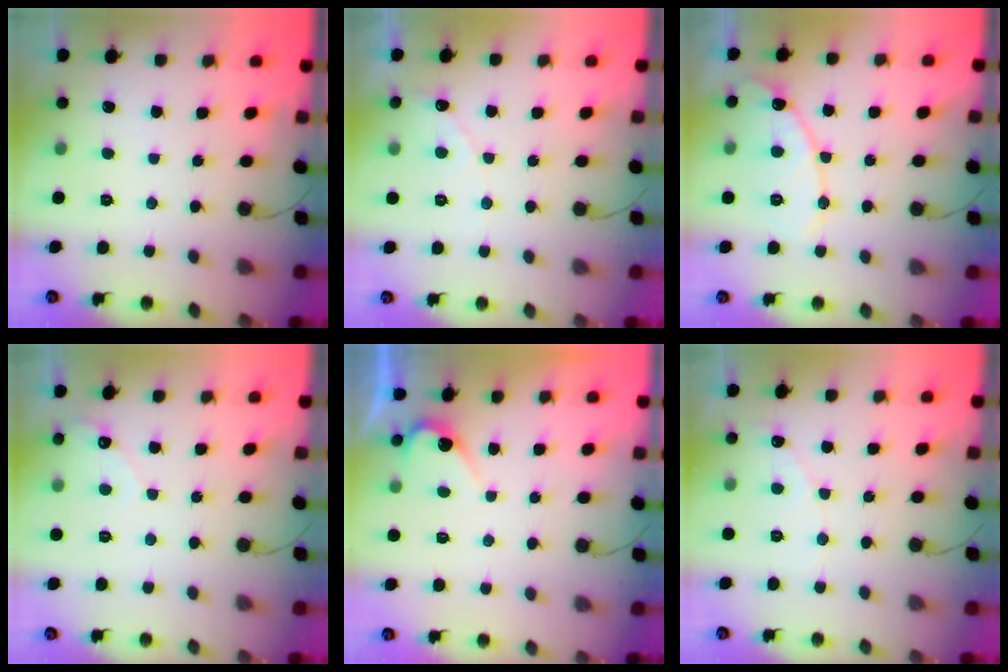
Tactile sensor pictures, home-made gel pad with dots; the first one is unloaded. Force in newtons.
{"total": 3.9, "press": 3.9, "slide": 0.3}
{"total": 12.5, "press": 12.5, "slide": 1.1}
{"total": 2.8, "press": 2.8, "slide": 0.2}
{"total": 4.1, "press": 4.1, "slide": 0.3}
{"total": 2.3, "press": 2.3, "slide": 0.1}